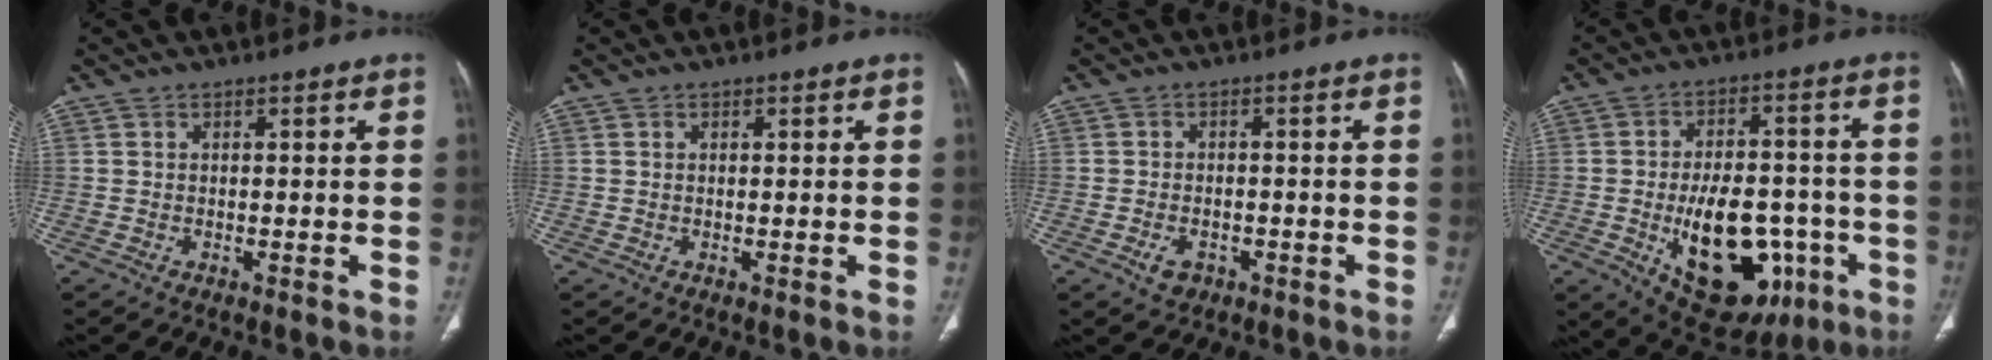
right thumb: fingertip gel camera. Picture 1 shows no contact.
{"total": 0.6, "force": [0.3, 0.3, 0.4], "torque": [-0.007, -0.001, 0.006]}
{"total": 3.2, "force": [-1.5, 2.2, 1.7], "torque": [-0.023, 0.009, -0.018]}
{"total": 21.3, "force": [-6.4, 12.0, 16.4], "torque": [-0.217, 0.022, -0.069]}